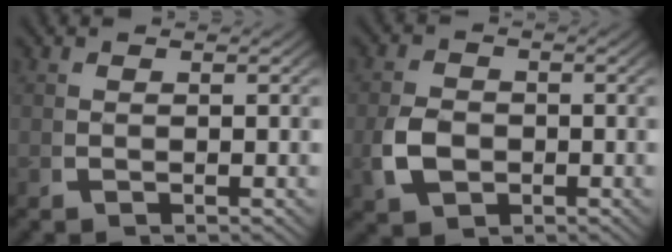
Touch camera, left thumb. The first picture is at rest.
{"total": 4.3, "force": [-0.9, 3.2, 2.7], "torque": [-0.067, -0.012, -0.011]}